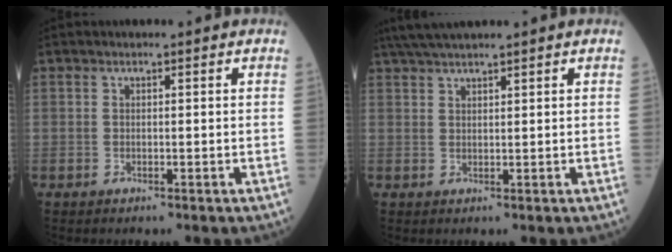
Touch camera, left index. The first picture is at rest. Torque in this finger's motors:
{"motor_torque": [0.97, -1.17, 0.19, 0.14]}